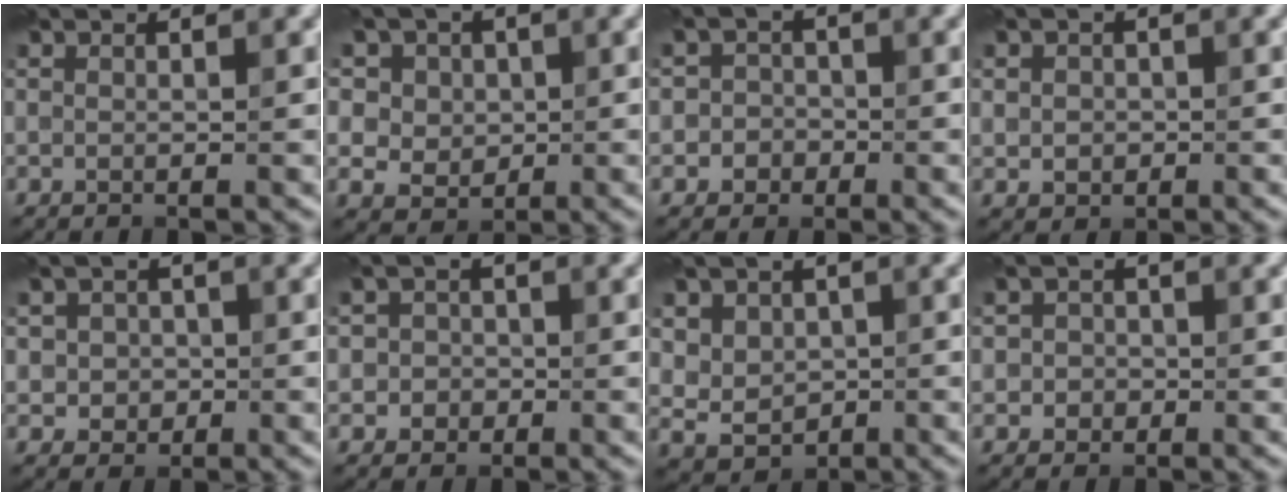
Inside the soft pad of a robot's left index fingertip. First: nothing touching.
{"total": 9.2, "force": [4.0, 7.1, 4.1], "torque": [-0.078, 0.019, 0.038]}
{"total": 2.4, "force": [-0.7, 2.2, 0.4], "torque": [0.023, 0.002, -0.026]}
{"total": 1.9, "force": [0.0, 1.8, 0.8], "torque": [-0.011, -0.004, 0.000]}
{"total": 2.7, "force": [-0.1, 2.5, 1.0], "torque": [0.003, 0.000, -0.012]}
{"total": 2.3, "force": [-0.2, 2.3, 0.5], "torque": [0.018, 0.001, -0.018]}
{"total": 4.8, "force": [1.4, 4.1, 2.1], "torque": [-0.039, 0.000, 0.025]}
{"total": 1.9, "force": [-0.2, 1.8, 0.4], "torque": [0.014, -0.002, -0.011]}